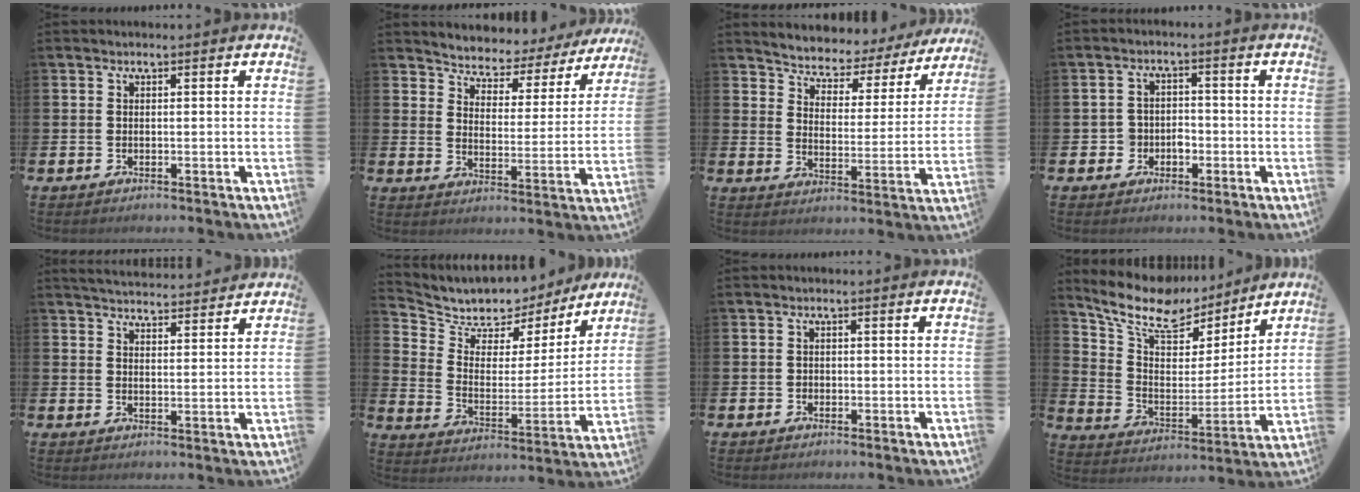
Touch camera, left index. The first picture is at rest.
{"total": 4.2, "force": [4.0, 1.4, -0.3], "torque": [-0.023, -0.040, 0.062]}
{"total": 4.5, "force": [4.3, 1.4, -0.1], "torque": [-0.028, -0.042, 0.066]}
{"total": 2.8, "force": [-1.2, 2.5, 0.5], "torque": [-0.014, 0.003, -0.030]}
{"total": 4.6, "force": [4.6, 0.4, 0.2], "torque": [-0.010, -0.030, 0.082]}
{"total": 7.6, "force": [6.7, 3.5, 0.7], "torque": [-0.063, -0.050, 0.118]}
{"total": 0.6, "force": [-0.2, 0.6, 0.1], "torque": [0.002, 0.002, -0.006]}
{"total": 11.2, "force": [9.4, 4.8, 3.7], "torque": [-0.102, -0.067, 0.162]}